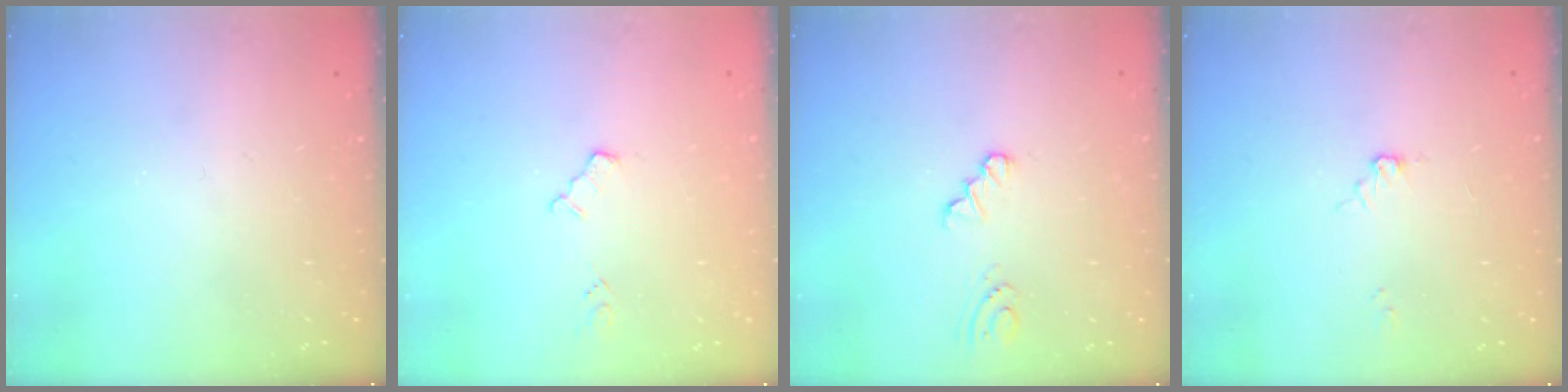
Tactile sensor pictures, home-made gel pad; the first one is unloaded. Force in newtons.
{"total": 4.0, "press": 4.0, "slide": 0.6}
{"total": 0.7, "press": 0.7, "slide": 0.1}
{"total": 3.8, "press": 3.8, "slide": 0.3}